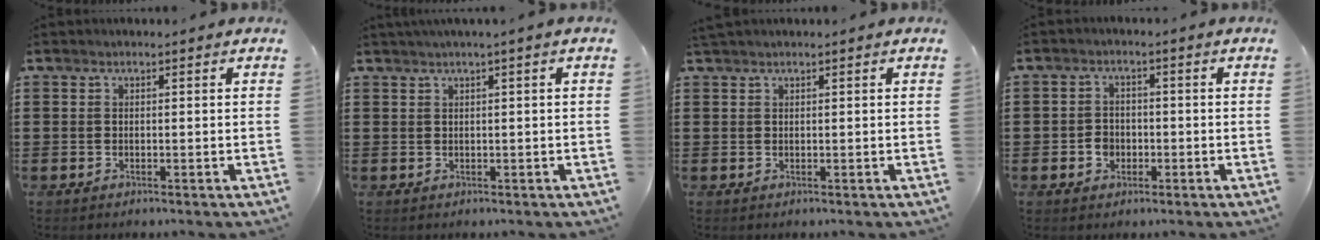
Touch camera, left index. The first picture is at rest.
{"total": 0.9, "force": [0.3, -0.2, 0.8], "torque": [-0.013, -0.003, 0.005]}
{"total": 0.6, "force": [0.6, 0.1, 0.3], "torque": [-0.007, 0.001, 0.011]}
{"total": 2.6, "force": [-0.9, 2.3, 0.9], "torque": [-0.023, 0.003, -0.021]}